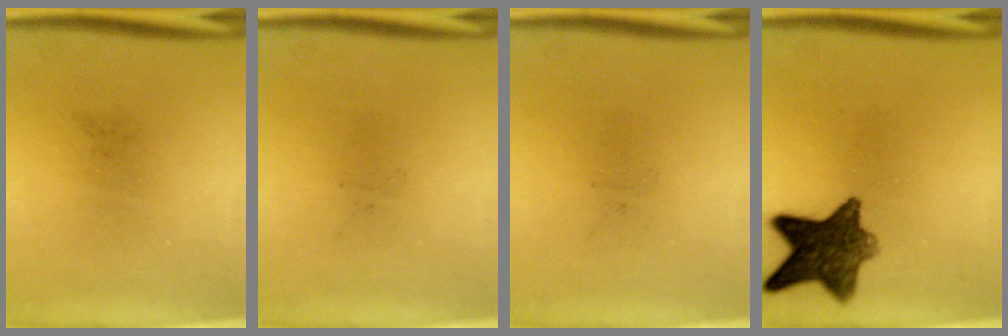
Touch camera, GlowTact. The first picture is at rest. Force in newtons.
{"total": 0.0}
{"total": 0.0}
{"total": 10.5}